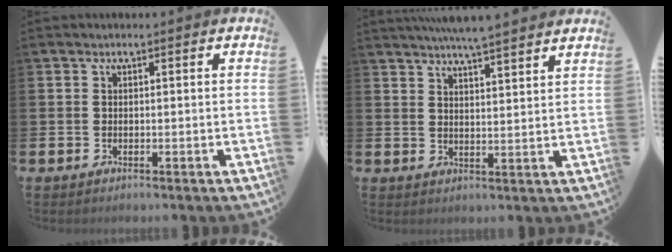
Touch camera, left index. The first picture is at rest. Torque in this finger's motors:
{"motor_torque": [0.16, -0.56, 0.75, 0.21]}